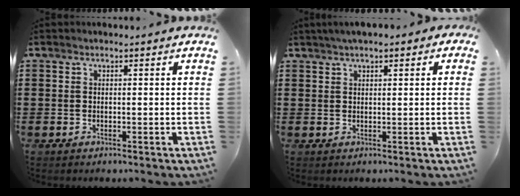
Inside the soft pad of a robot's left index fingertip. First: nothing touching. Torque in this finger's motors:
{"motor_torque": [2.14, 0.00, 1.05, 0.21]}